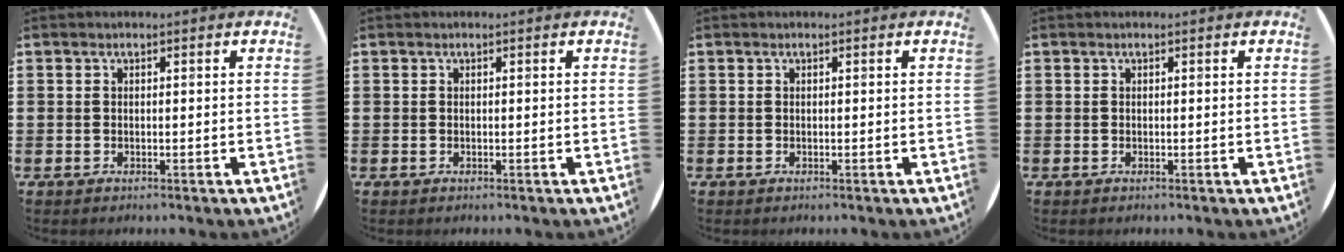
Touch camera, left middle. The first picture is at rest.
{"total": 0.0}
{"total": 0.0}
{"total": 0.0}